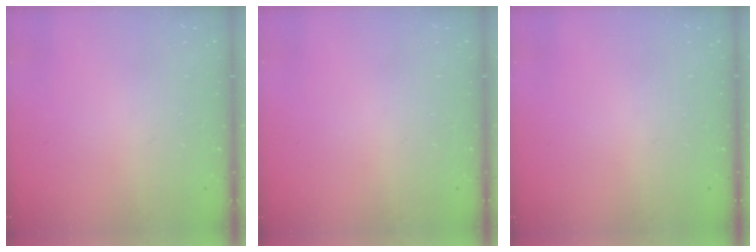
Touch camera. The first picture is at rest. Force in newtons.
{"total": 0.0}
{"total": 0.0}